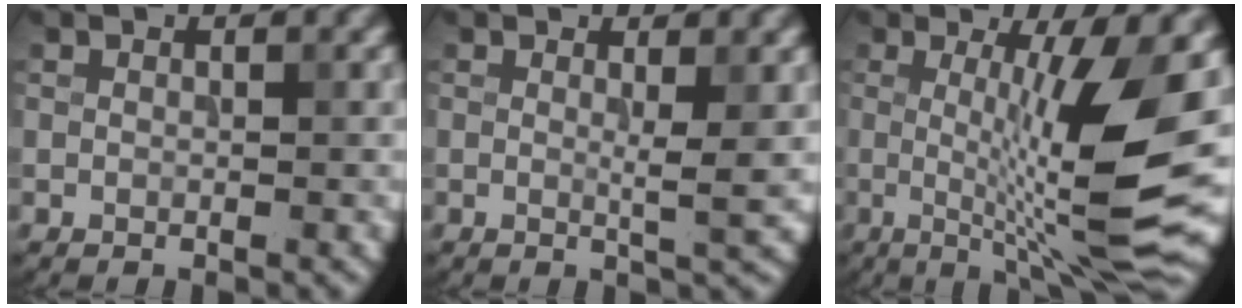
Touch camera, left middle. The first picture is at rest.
{"total": 1.8, "force": [0.4, 0.2, 1.8], "torque": [-0.028, -0.007, 0.003]}
{"total": 11.6, "force": [0.3, 2.1, 11.4], "torque": [-0.157, -0.010, 0.007]}